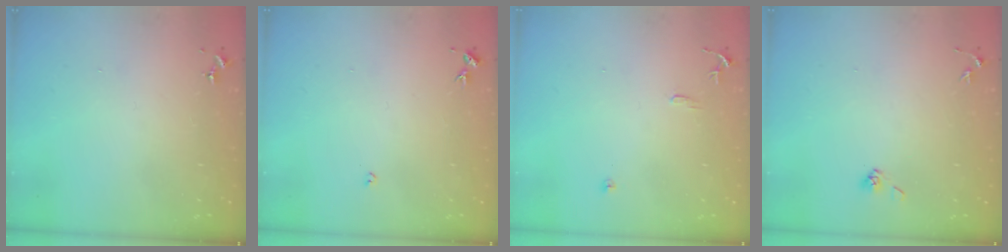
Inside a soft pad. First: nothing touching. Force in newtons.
{"total": 2.7, "press": 2.7, "slide": 0.5}
{"total": 7.1, "press": 7.1, "slide": 0.7}
{"total": 3.9, "press": 3.5, "slide": 1.7}